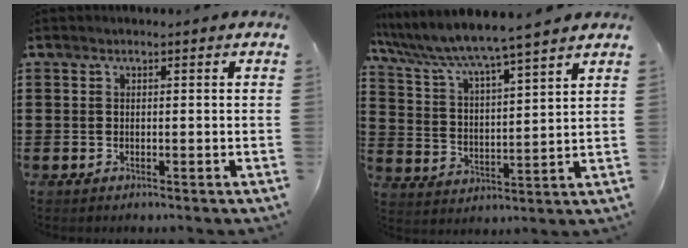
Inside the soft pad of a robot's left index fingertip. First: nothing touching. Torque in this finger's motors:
{"motor_torque": [2.14, 0.00, 0.05, -0.16]}